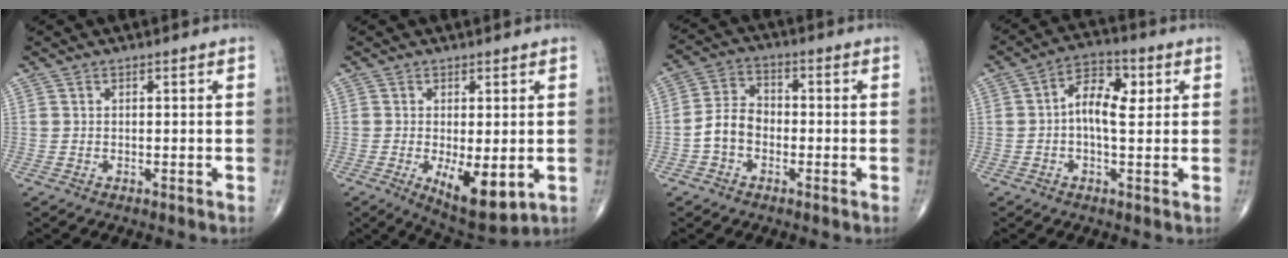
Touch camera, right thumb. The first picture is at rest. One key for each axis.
{"total": 9.1, "fx": -2.0, "fy": 3.6, "fz": 8.1, "tx": -0.117, "ty": -0.024, "tz": -0.021}
{"total": 6.5, "fx": -2.0, "fy": 4.8, "fz": 4.0, "tx": -0.062, "ty": 0.027, "tz": -0.050}
{"total": 8.0, "fx": 0.9, "fy": 4.2, "fz": 6.7, "tx": -0.099, "ty": 0.018, "tz": 0.008}